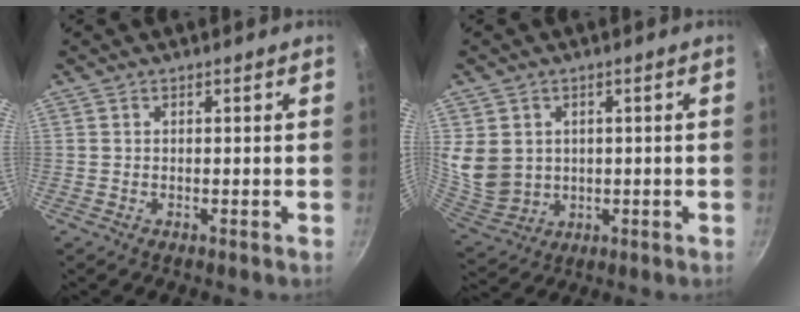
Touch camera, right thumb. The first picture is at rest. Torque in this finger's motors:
{"motor_torque": [-0.74, 0.94, 0.39, 0.10, 0.26]}